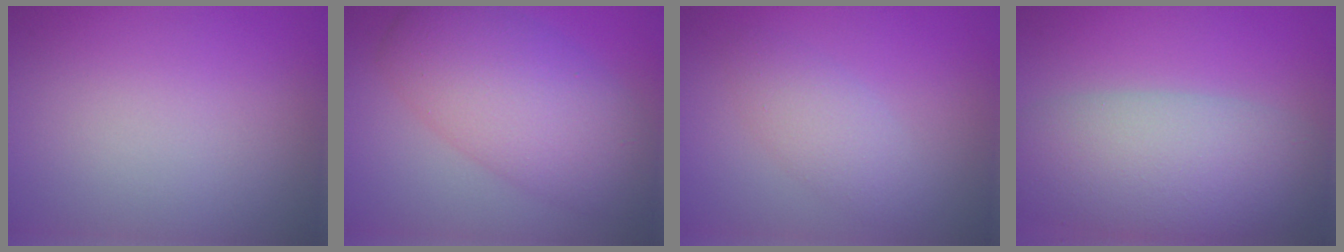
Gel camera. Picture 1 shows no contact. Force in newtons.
{"total": 7.9, "press": 7.9, "slide": 0.1}
{"total": 2.5, "press": 2.5, "slide": 0.2}
{"total": 8.7, "press": 8.7, "slide": 0.7}